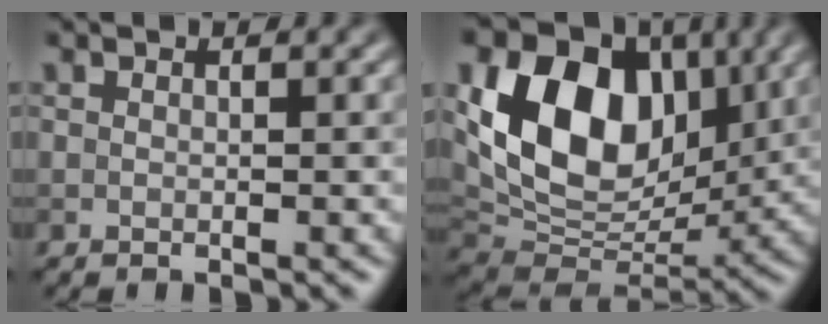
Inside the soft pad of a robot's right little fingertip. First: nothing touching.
{"total": 12.5, "force": [3.4, 8.9, 8.2], "torque": [-0.143, -0.003, 0.059]}